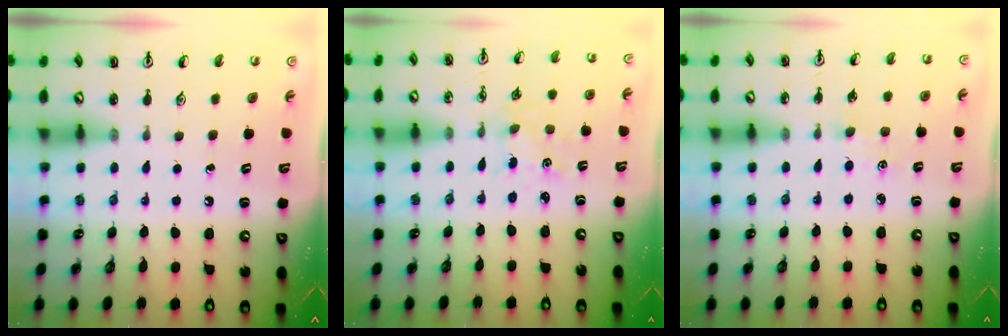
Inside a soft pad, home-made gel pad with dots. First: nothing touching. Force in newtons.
{"total": 2.2, "press": 2.2, "slide": 0.3}
{"total": 0.6, "press": 0.6, "slide": 0.2}